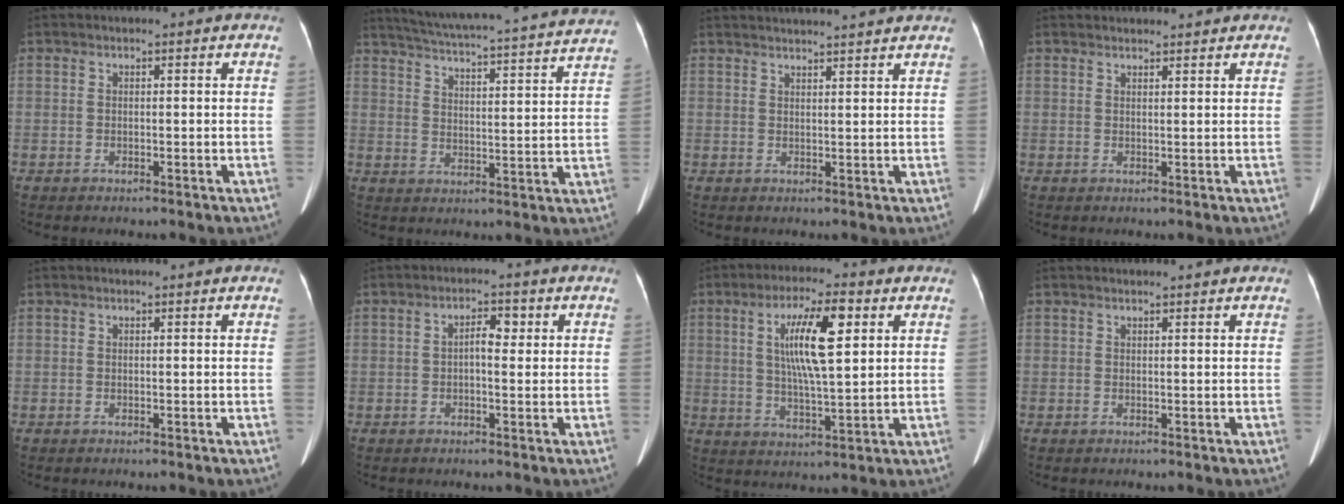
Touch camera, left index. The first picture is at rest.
{"total": 25.4, "force": [23.5, 0.7, 9.6], "torque": [-0.156, -0.051, 0.296]}
{"total": 11.7, "force": [11.1, -0.4, 3.7], "torque": [-0.054, 0.005, 0.140]}
{"total": 5.4, "force": [5.1, 0.8, 1.3], "torque": [-0.007, 0.013, 0.058]}
{"total": 0.0}
{"total": 2.7, "force": [-0.1, 1.0, 2.5], "torque": [-0.038, 0.004, 0.001]}
{"total": 10.3, "force": [2.8, 1.5, 9.8], "torque": [-0.173, -0.001, 0.053]}
{"total": 2.3, "force": [2.2, 0.1, 0.7], "torque": [-0.009, 0.008, 0.025]}